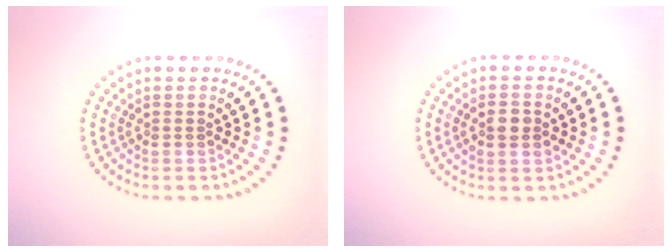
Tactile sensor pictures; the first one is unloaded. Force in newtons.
{"total": 1.9, "press": 1.9, "slide": 0.3}